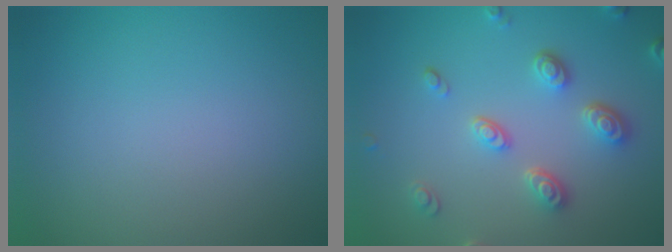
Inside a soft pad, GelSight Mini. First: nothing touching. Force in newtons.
{"total": 3.5, "press": 3.2, "slide": 1.4}